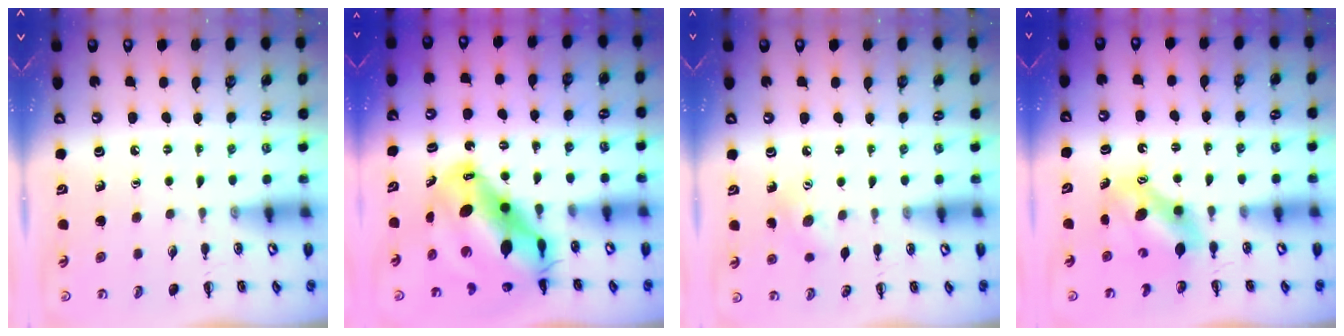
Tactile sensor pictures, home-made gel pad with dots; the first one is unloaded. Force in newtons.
{"total": 17.3, "press": 16.7, "slide": 4.6}
{"total": 6.9, "press": 6.7, "slide": 1.5}
{"total": 6.5, "press": 6.4, "slide": 0.8}